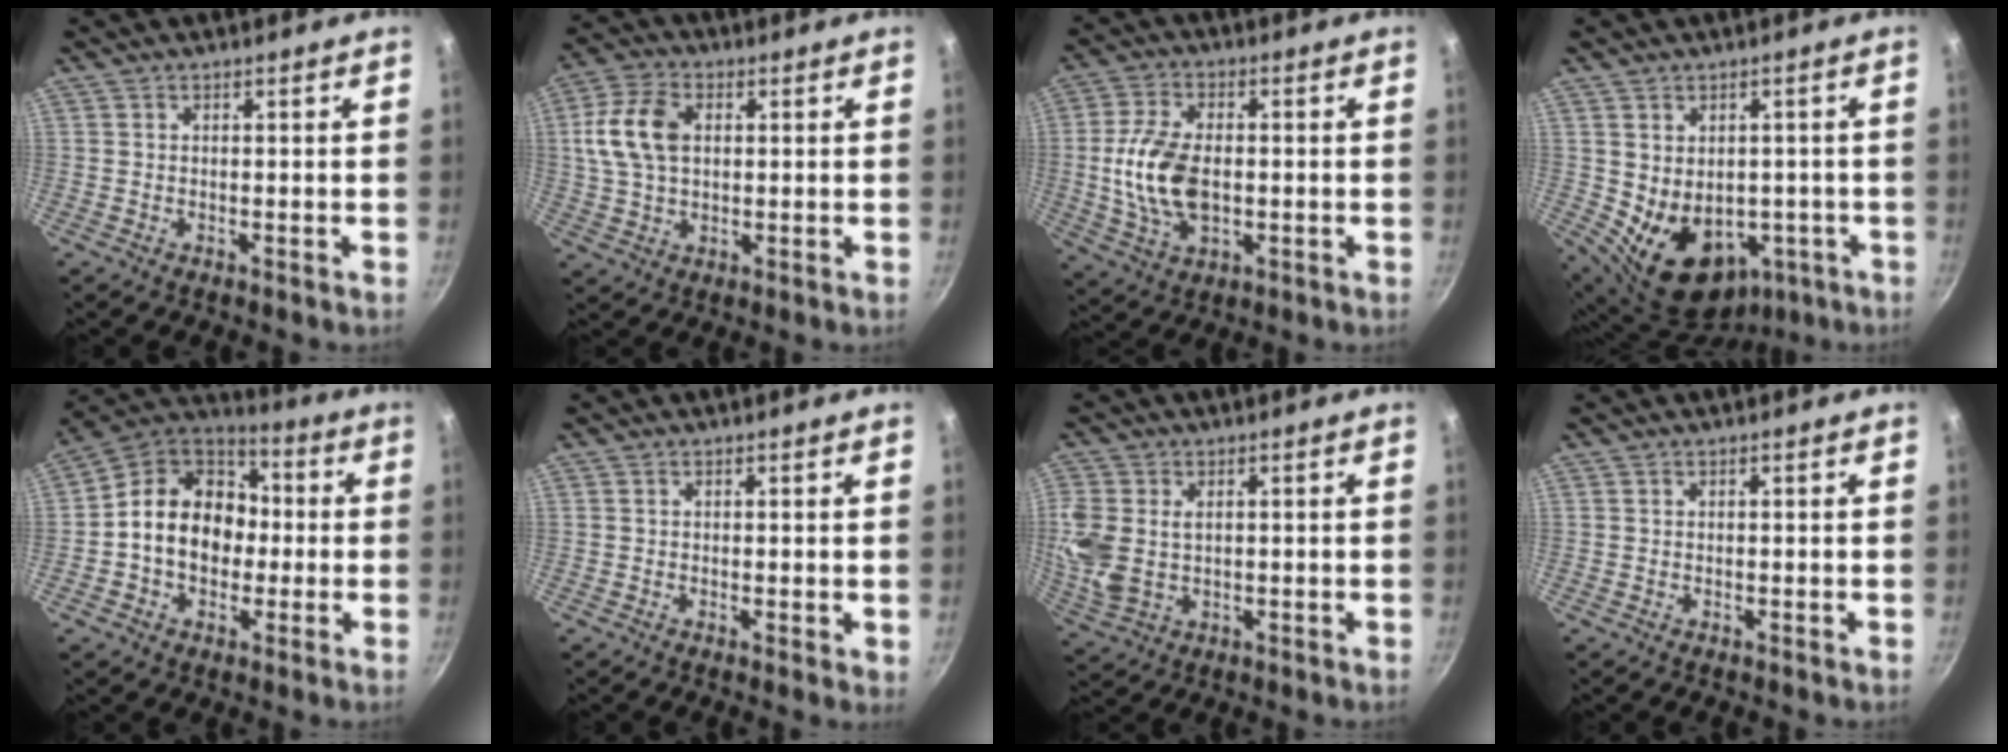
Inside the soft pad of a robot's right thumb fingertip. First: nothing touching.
{"total": 11.1, "force": [1.9, 7.3, 8.2], "torque": [-0.151, 0.014, 0.029]}
{"total": 12.8, "force": [-0.6, 7.6, 10.2], "torque": [-0.193, 0.007, -0.012]}
{"total": 14.1, "force": [-2.6, 10.7, 8.8], "torque": [-0.109, -0.001, -0.001]}
{"total": 16.3, "force": [-0.7, 12.9, 10.0], "torque": [-0.128, 0.040, -0.029]}
{"total": 0.9, "force": [0.2, 0.2, 0.9], "torque": [-0.011, -0.005, 0.001]}
{"total": 9.2, "force": [0.9, 6.4, 6.5], "torque": [-0.145, -0.002, 0.023]}
{"total": 0.0}